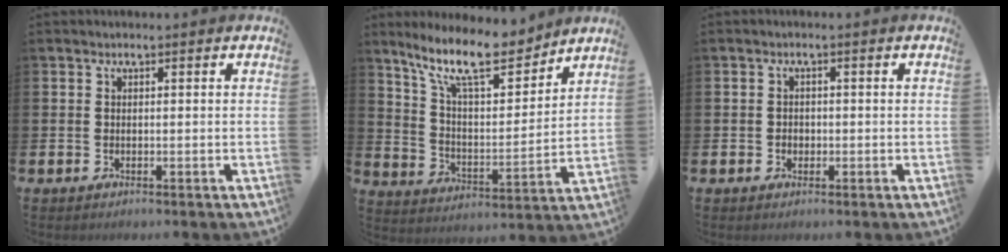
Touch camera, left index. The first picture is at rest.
{"total": 13.0, "force": [10.8, 3.4, 6.4], "torque": [-0.147, -0.057, 0.191]}
{"total": 1.2, "force": [-0.3, 1.1, 0.4], "torque": [-0.001, 0.002, -0.010]}